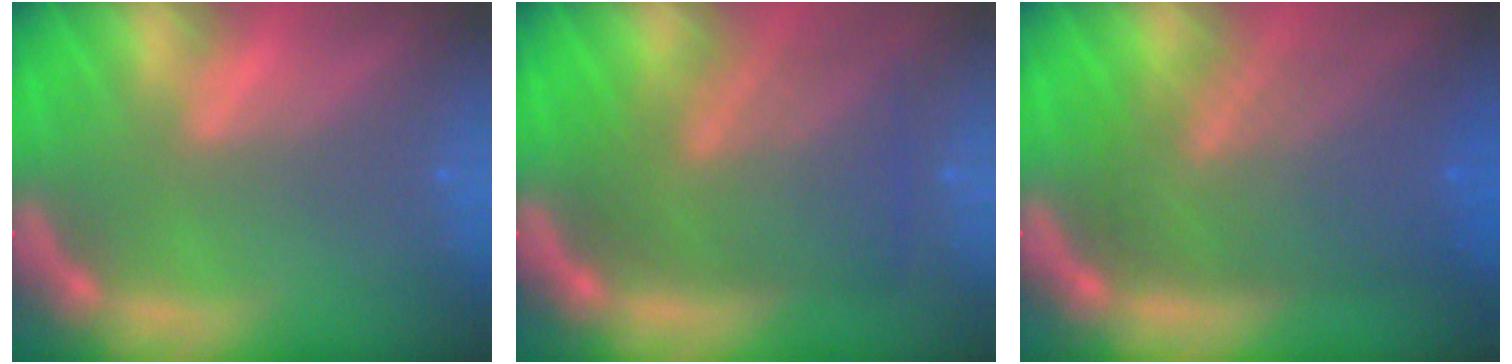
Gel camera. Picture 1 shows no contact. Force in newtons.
{"total": 8.6}
{"total": 9.6}